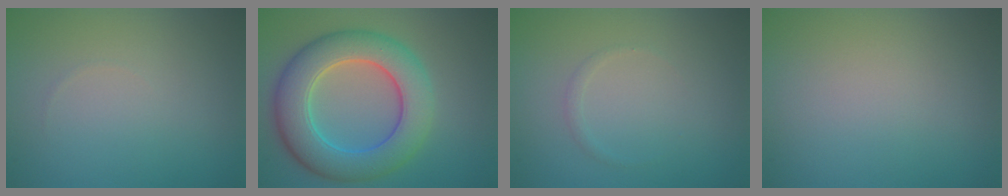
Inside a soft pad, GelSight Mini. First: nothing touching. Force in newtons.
{"total": 8.5, "press": 8.4, "slide": 0.4}
{"total": 0.6, "press": 0.6, "slide": 0.1}
{"total": 0.0}